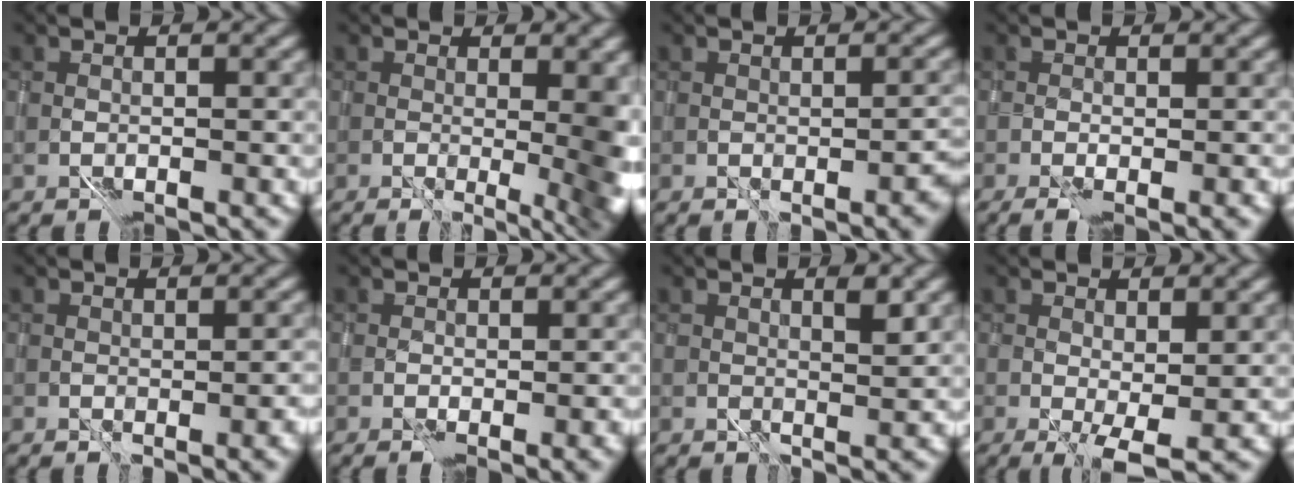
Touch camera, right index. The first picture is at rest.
{"total": 8.6, "force": [0.8, 3.2, 8.0], "torque": [-0.046, 0.004, 0.026]}
{"total": 1.7, "force": [0.1, 0.3, 1.7], "torque": [-0.022, 0.005, 0.010]}
{"total": 3.3, "force": [-1.4, 0.7, 2.9], "torque": [-0.046, -0.006, -0.010]}
{"total": 1.9, "force": [0.4, 0.3, 1.8], "torque": [-0.023, 0.001, 0.018]}
{"total": 2.4, "force": [-0.7, 0.6, 2.3], "torque": [-0.035, -0.004, 0.001]}
{"total": 2.1, "force": [2.0, -0.2, 0.8], "torque": [-0.010, 0.004, 0.034]}
{"total": 2.1, "force": [0.8, 0.1, 1.9], "torque": [-0.038, -0.001, 0.018]}